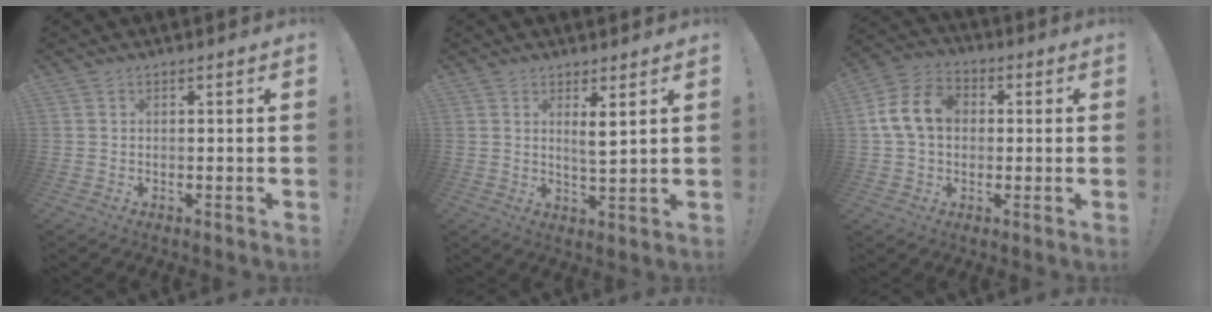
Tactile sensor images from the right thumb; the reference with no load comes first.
{"total": 3.9, "force": [2.2, 0.4, 3.2], "torque": [-0.041, -0.020, 0.030]}
{"total": 12.8, "force": [1.5, 9.8, 8.2], "torque": [-0.151, 0.017, 0.030]}